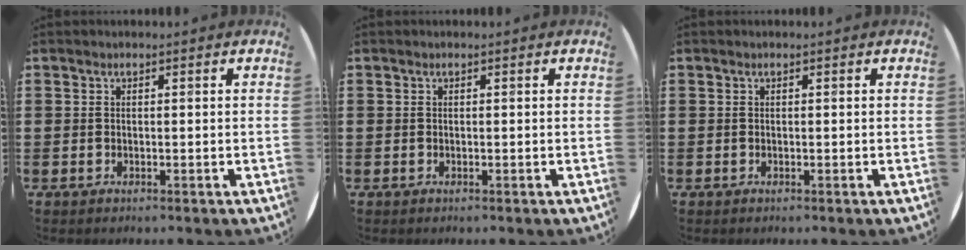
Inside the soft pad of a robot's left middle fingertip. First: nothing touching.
{"total": 0.0}
{"total": 0.0}